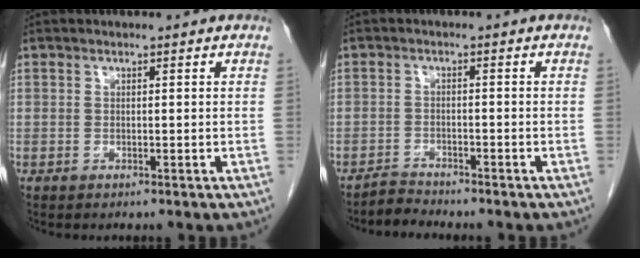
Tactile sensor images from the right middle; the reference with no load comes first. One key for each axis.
{"total": 2.1, "fx": -2.0, "fy": -0.2, "fz": -0.6, "tx": 0.012, "ty": -0.012, "tz": -0.036}